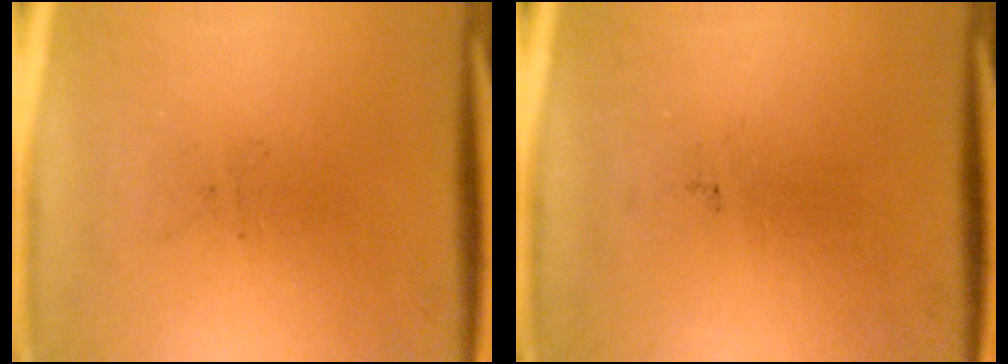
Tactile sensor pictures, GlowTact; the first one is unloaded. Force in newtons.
{"total": 0.0}